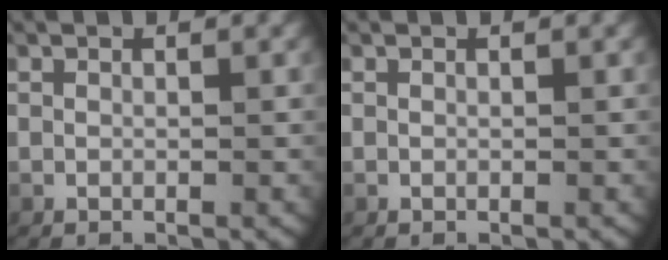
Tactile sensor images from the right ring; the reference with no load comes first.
{"total": 0.0}